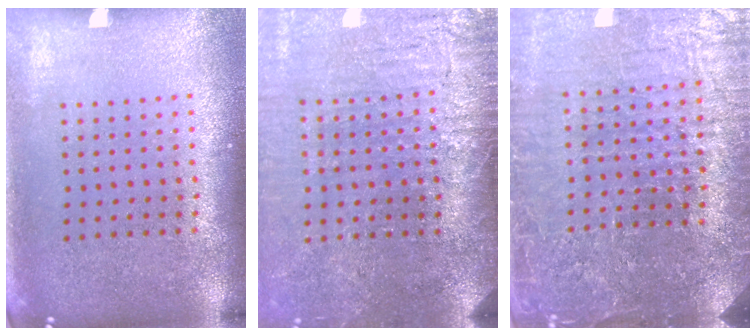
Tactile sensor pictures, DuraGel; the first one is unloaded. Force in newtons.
{"total": 4.0, "press": 3.5, "slide": 2.0}
{"total": 5.4, "press": 4.9, "slide": 2.3}